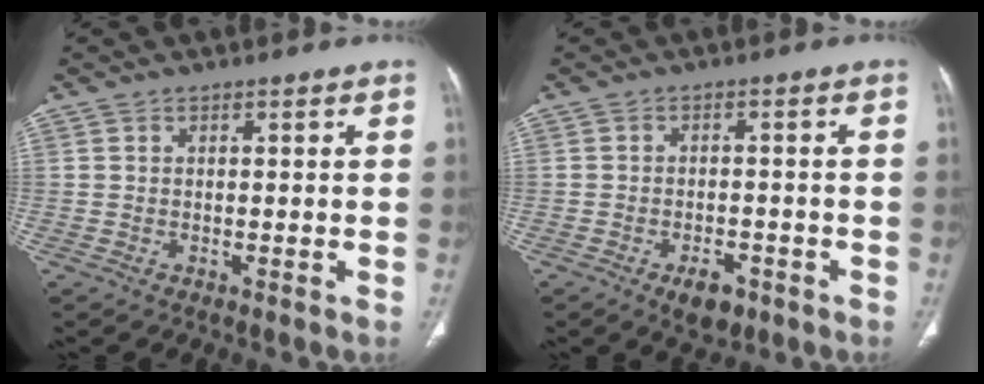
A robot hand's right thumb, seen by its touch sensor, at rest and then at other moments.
{"total": 5.1, "force": [-2.8, 2.8, 3.2], "torque": [-0.037, 0.010, -0.037]}